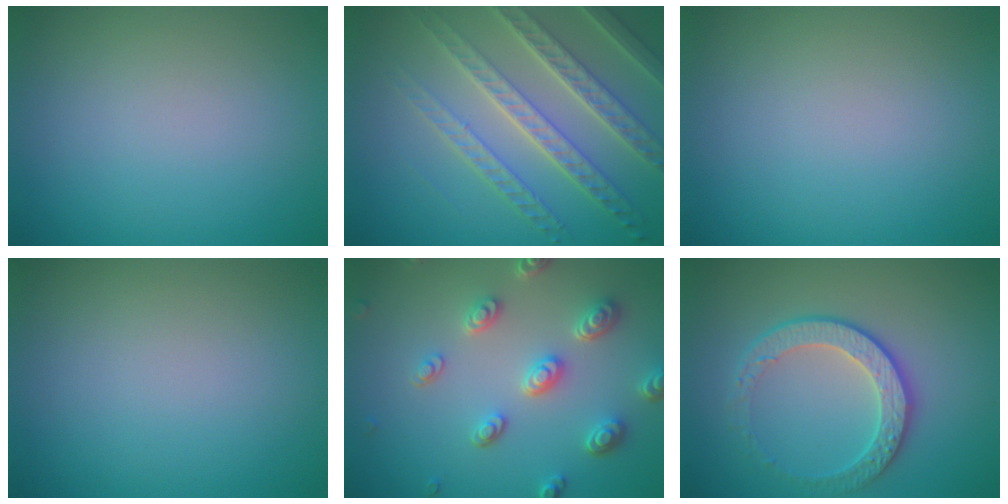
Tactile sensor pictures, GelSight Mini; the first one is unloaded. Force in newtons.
{"total": 6.7, "press": 5.4, "slide": 4.0}
{"total": 0.0}
{"total": 0.0}
{"total": 4.5, "press": 3.6, "slide": 2.7}
{"total": 3.8, "press": 3.4, "slide": 1.8}